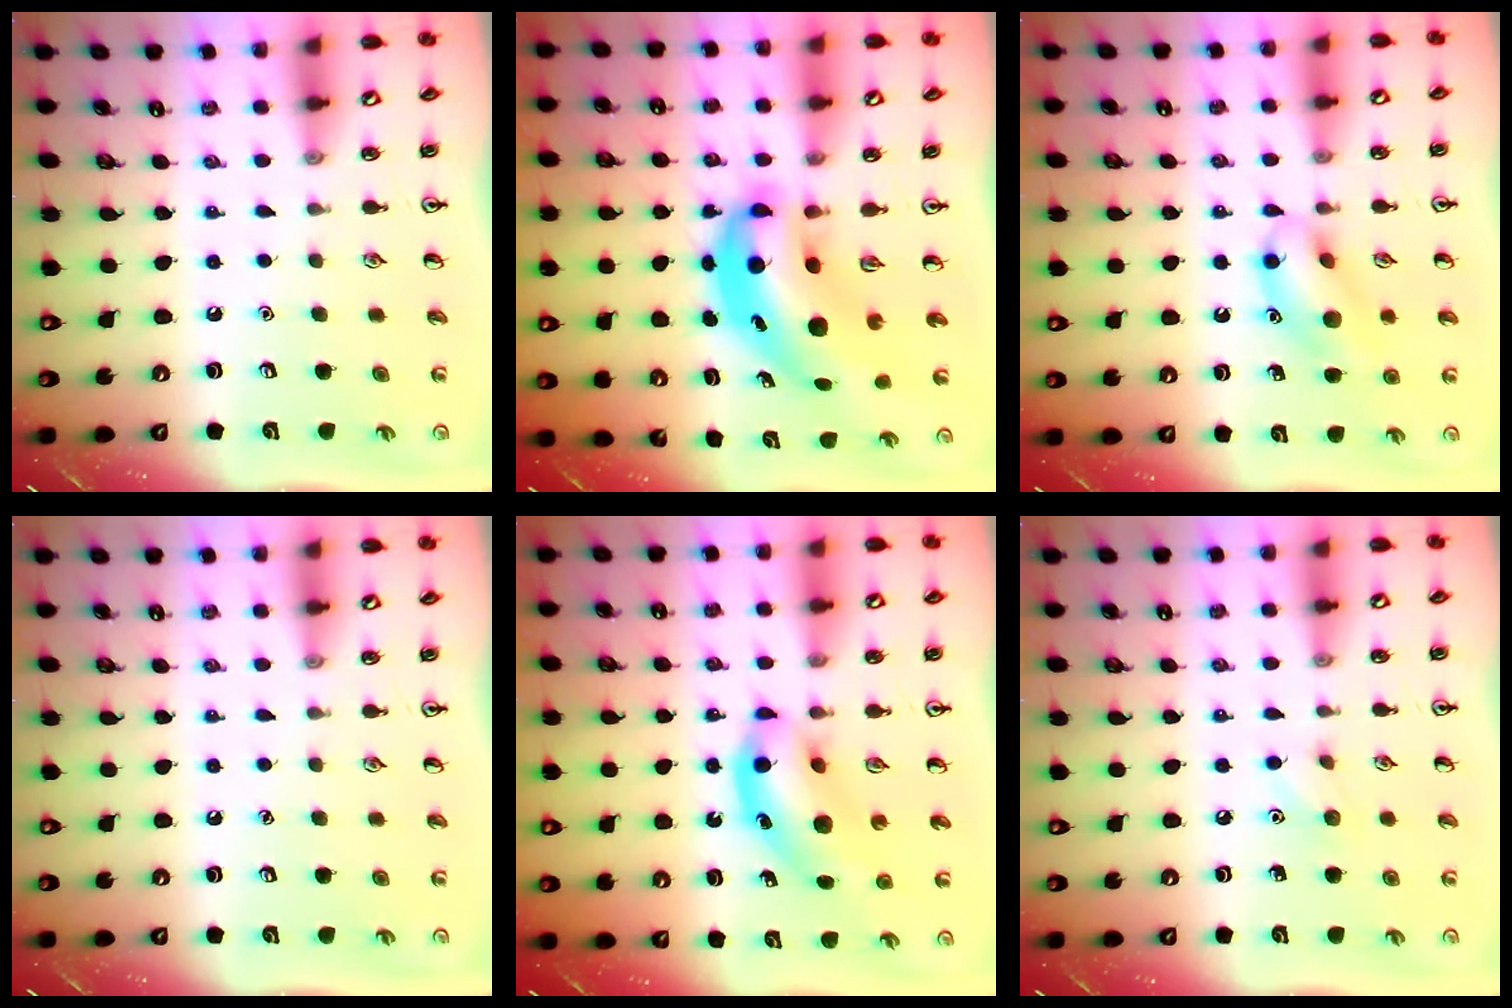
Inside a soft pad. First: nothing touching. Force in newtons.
{"total": 9.5, "press": 9.1, "slide": 2.7}
{"total": 12.5, "press": 12.4, "slide": 1.0}
{"total": 0.0}
{"total": 10.7, "press": 10.2, "slide": 3.1}
{"total": 5.1, "press": 4.9, "slide": 1.4}